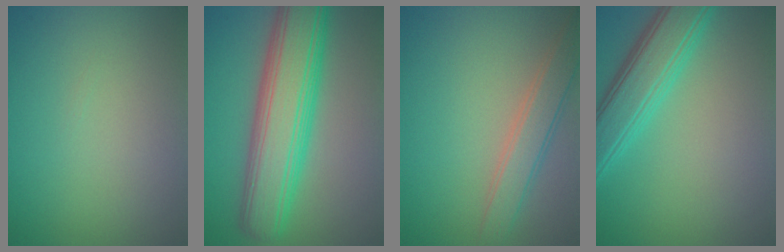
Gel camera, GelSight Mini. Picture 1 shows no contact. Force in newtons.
{"total": 9.2, "press": 9.2, "slide": 0.3}
{"total": 3.2, "press": 3.2, "slide": 0.1}
{"total": 5.3, "press": 5.3, "slide": 0.3}